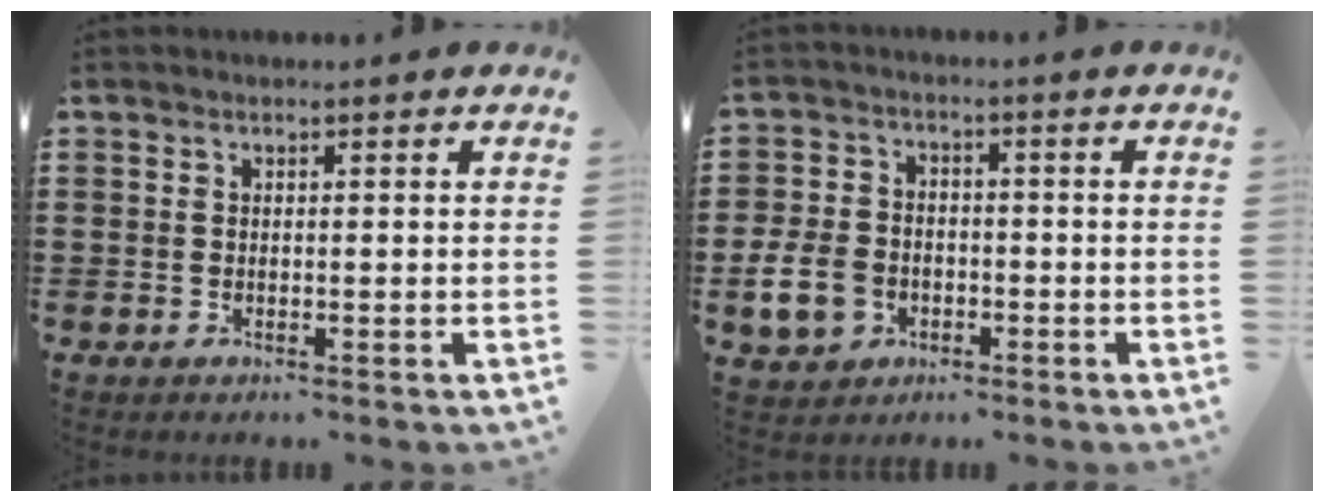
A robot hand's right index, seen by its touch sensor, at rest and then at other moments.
{"total": 6.4, "force": [-2.0, 4.9, 3.6], "torque": [-0.102, 0.005, -0.042]}